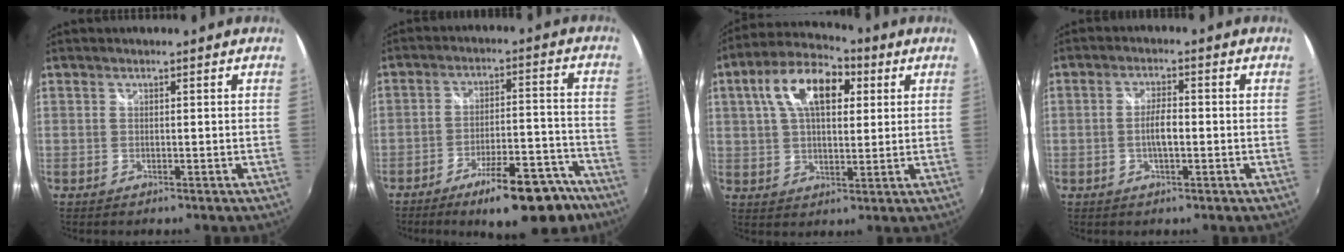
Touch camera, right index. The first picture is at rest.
{"total": 15.4, "force": [-11.3, 4.7, 9.4], "torque": [-0.139, 0.007, -0.153]}
{"total": 13.7, "force": [4.6, 7.1, 10.8], "torque": [-0.197, 0.034, 0.070]}
{"total": 3.9, "force": [-0.8, 1.2, 3.6], "torque": [-0.067, 0.002, -0.013]}